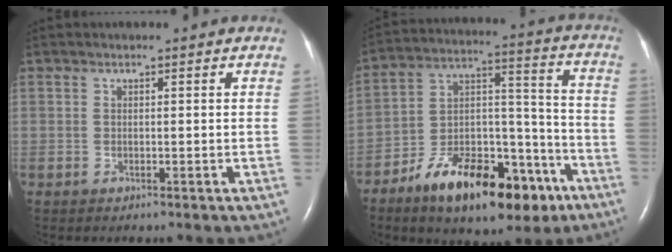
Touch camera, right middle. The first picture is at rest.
{"total": 20.3, "force": [-12.6, 8.2, 13.7], "torque": [-0.201, 0.029, -0.198]}